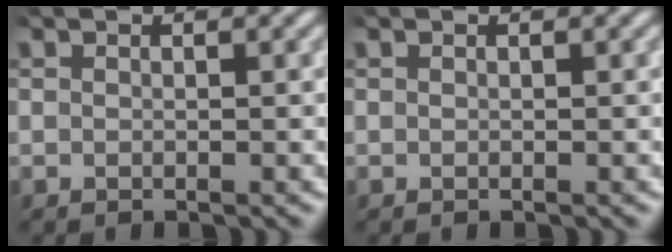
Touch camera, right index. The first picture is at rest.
{"total": 0.0}